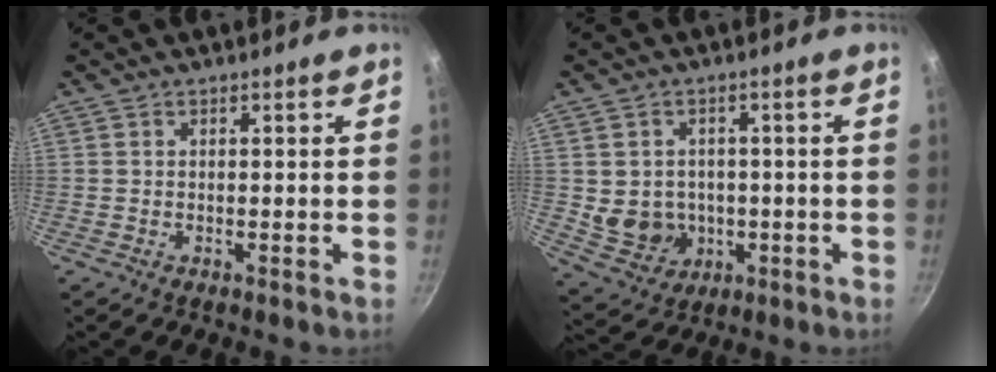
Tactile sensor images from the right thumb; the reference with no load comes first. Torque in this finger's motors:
{"motor_torque": [0.67, 0.54, -0.18, 0.04, 0.03]}